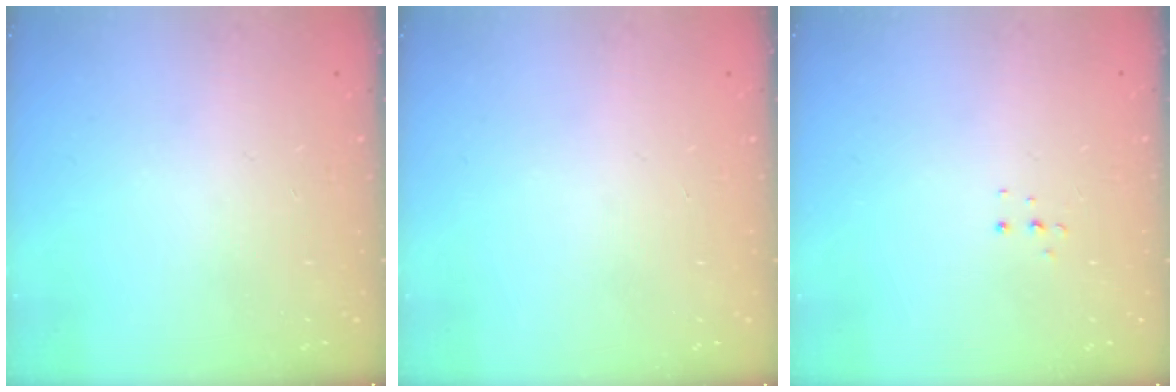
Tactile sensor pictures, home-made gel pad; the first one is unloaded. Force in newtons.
{"total": 0.0}
{"total": 3.4, "press": 3.3, "slide": 0.8}